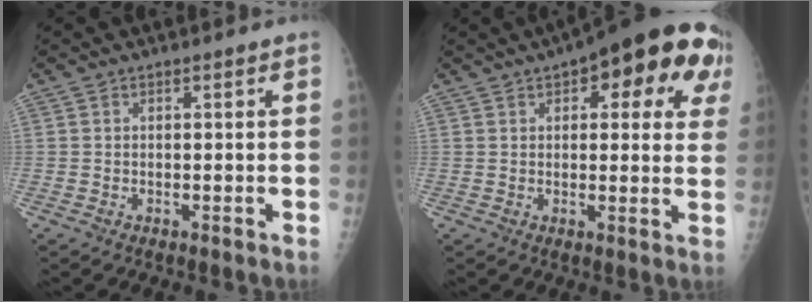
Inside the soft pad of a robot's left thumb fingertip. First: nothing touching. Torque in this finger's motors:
{"motor_torque": [0.22, 0.61, 0.12, -0.25, 0.19]}